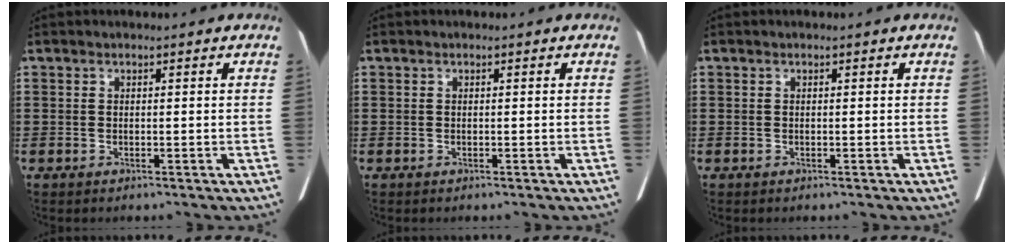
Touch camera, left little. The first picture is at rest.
{"total": 0.0}
{"total": 0.0}